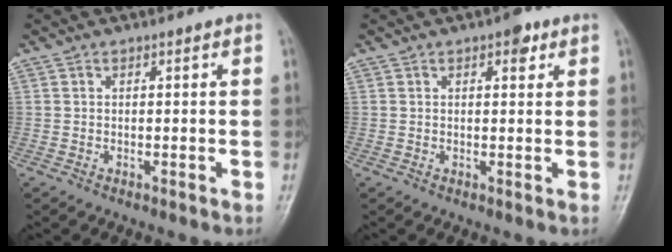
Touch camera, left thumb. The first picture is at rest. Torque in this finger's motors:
{"motor_torque": [1.59, 0.69, 0.48, 0.03, 0.00]}